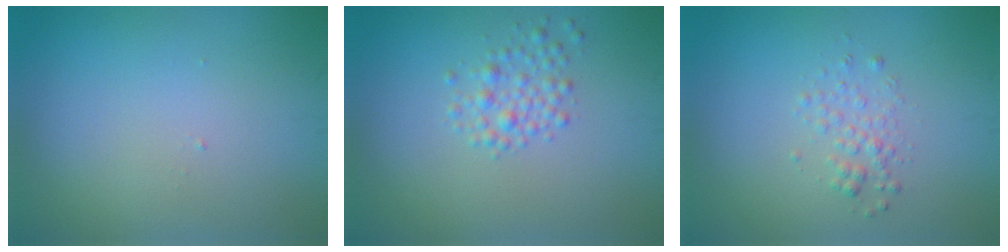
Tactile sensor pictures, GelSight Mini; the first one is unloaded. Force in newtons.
{"total": 2.1, "press": 2.1, "slide": 0.1}
{"total": 1.5, "press": 1.5, "slide": 0.1}